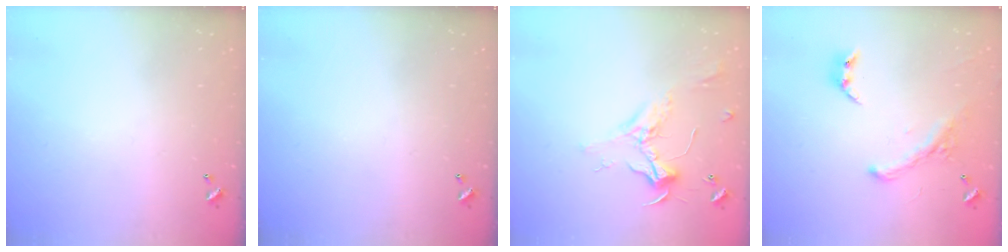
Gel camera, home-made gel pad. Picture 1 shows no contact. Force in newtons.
{"total": 0.0}
{"total": 2.4, "press": 2.3, "slide": 0.9}
{"total": 2.6, "press": 2.3, "slide": 1.3}